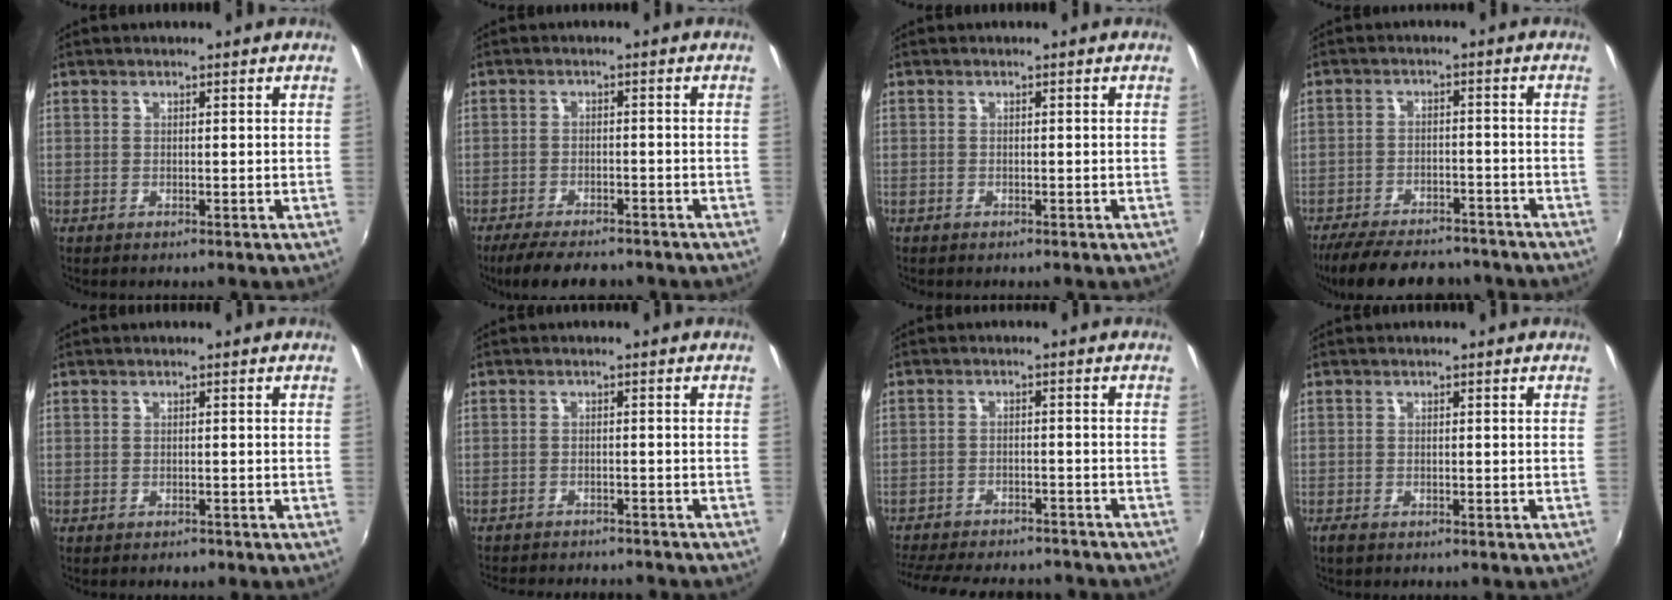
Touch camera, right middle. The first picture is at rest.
{"total": 9.5, "force": [-7.9, 2.6, 4.7], "torque": [-0.105, -0.021, -0.125]}
{"total": 0.5, "force": [-0.4, 0.3, 0.0], "torque": [-0.003, 0.000, -0.009]}
{"total": 17.4, "force": [-14.5, 5.8, 7.7], "torque": [-0.165, -0.013, -0.207]}
{"total": 1.4, "force": [-1.2, 0.5, 0.6], "torque": [-0.011, -0.004, -0.015]}
{"total": 10.0, "force": [-9.1, 2.1, 3.5], "torque": [-0.084, -0.015, -0.131]}
{"total": 18.7, "force": [-16.1, 5.6, 7.7], "torque": [-0.170, -0.013, -0.223]}
{"total": 1.5, "force": [-1.2, 0.5, 0.9], "torque": [-0.020, -0.004, -0.021]}